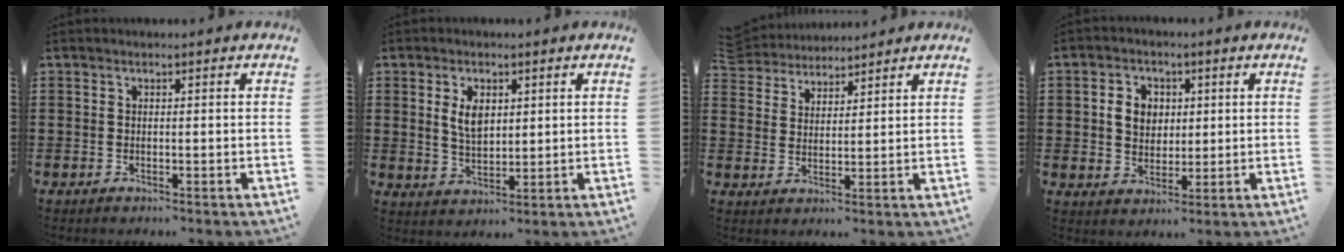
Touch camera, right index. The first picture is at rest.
{"total": 4.6, "force": [1.4, 2.6, 3.5], "torque": [-0.069, 0.006, 0.022]}
{"total": 4.4, "force": [4.2, 1.3, -0.2], "torque": [-0.018, -0.013, 0.078]}
{"total": 4.9, "force": [0.8, 4.1, 2.6], "torque": [-0.057, 0.012, 0.009]}